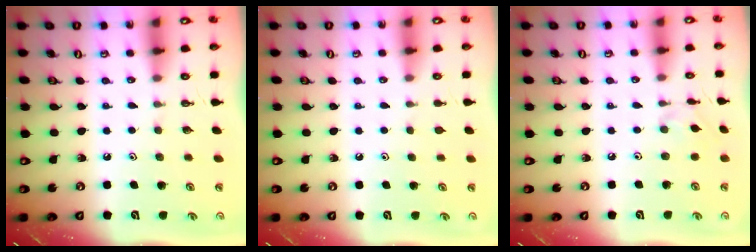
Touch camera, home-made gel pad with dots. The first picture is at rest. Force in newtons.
{"total": 0.6, "press": 0.6, "slide": 0.2}
{"total": 1.6, "press": 1.5, "slide": 0.4}